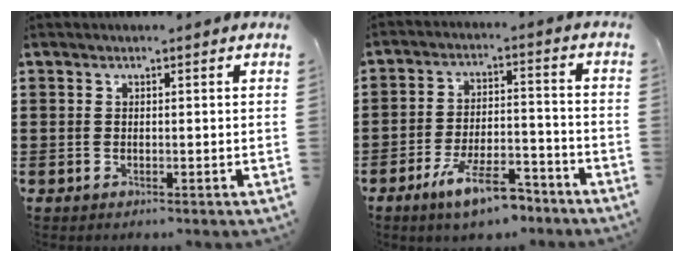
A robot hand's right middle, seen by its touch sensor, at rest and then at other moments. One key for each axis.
{"total": 8.9, "fx": -6.5, "fy": 2.2, "fz": 5.7, "tx": -0.114, "ty": 0.004, "tz": -0.120}